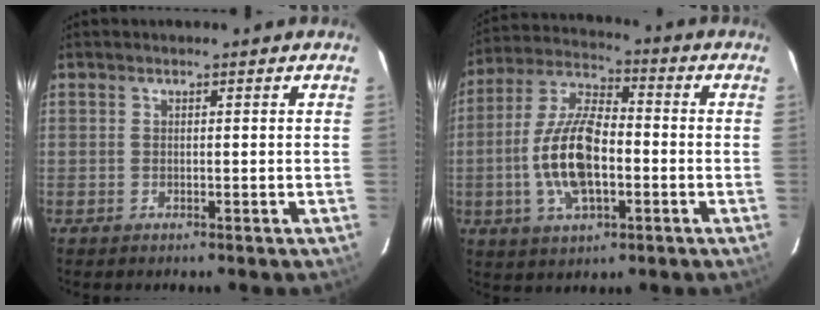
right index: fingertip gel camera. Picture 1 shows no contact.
{"total": 14.0, "force": [-3.0, 6.1, 12.2], "torque": [-0.256, 0.005, -0.055]}